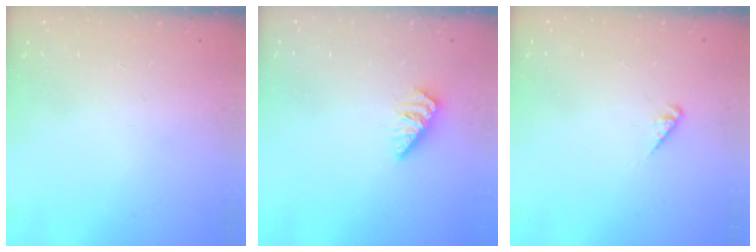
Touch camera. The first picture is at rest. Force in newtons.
{"total": 0.0}
{"total": 2.1, "press": 2.0, "slide": 0.5}